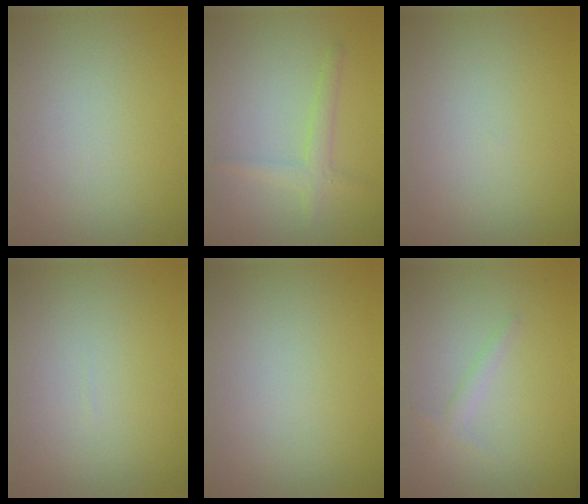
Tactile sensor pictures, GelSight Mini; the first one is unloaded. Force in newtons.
{"total": 2.0, "press": 2.0, "slide": 0.1}
{"total": 0.0}
{"total": 0.0}
{"total": 0.0}
{"total": 1.0, "press": 1.0, "slide": 0.0}